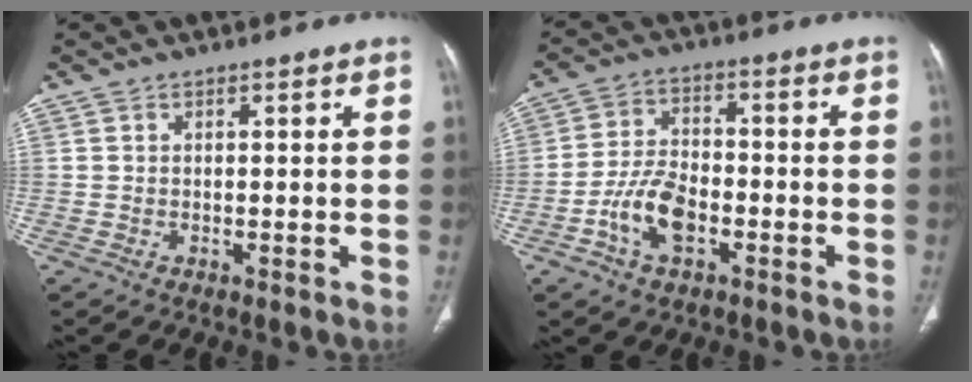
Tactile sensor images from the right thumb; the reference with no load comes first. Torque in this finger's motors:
{"motor_torque": [0.55, 0.50, -0.01, -0.15, 0.27]}